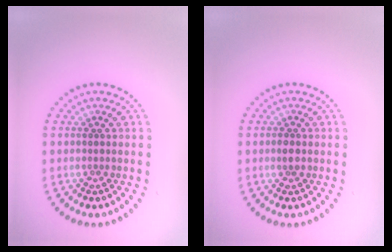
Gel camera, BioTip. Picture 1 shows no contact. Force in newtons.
{"total": 1.1, "press": 1.1, "slide": 0.1}